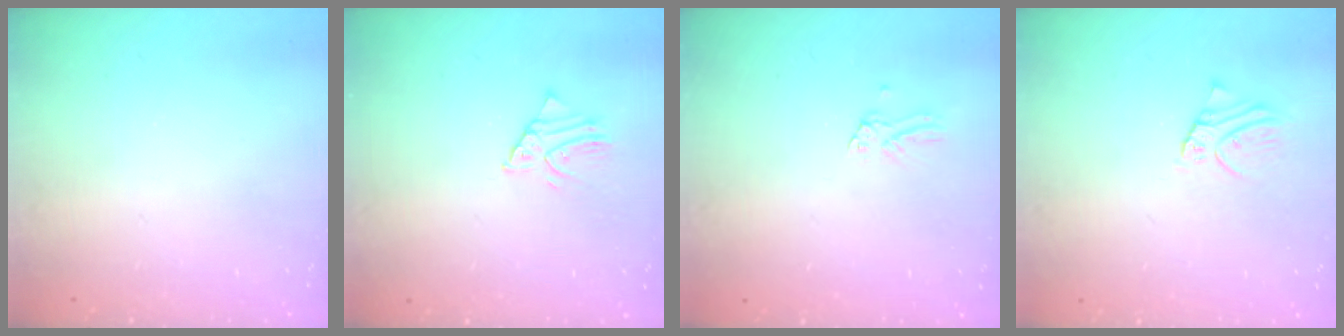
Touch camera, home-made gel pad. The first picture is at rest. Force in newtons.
{"total": 2.1, "press": 2.1, "slide": 0.1}
{"total": 0.0}
{"total": 2.7, "press": 2.7, "slide": 0.2}